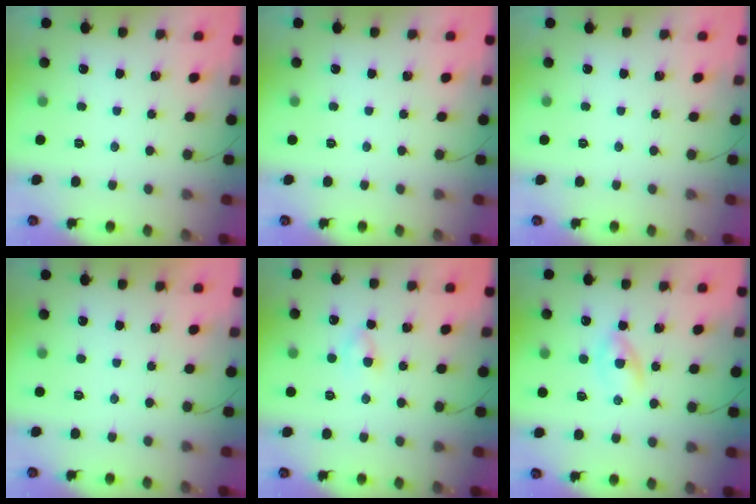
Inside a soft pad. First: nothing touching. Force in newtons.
{"total": 0.0}
{"total": 0.0}
{"total": 1.0, "press": 1.0, "slide": 0.2}
{"total": 2.5, "press": 2.2, "slide": 1.1}
{"total": 2.5, "press": 2.2, "slide": 1.2}